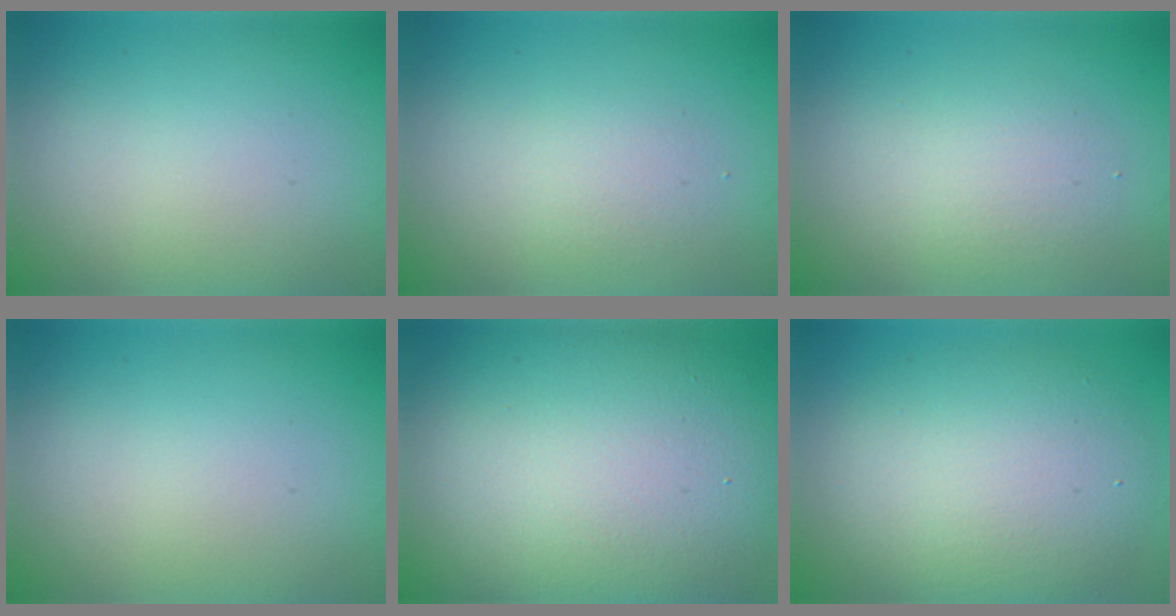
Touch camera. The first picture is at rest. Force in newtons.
{"total": 1.6, "press": 1.6, "slide": 0.1}
{"total": 2.6, "press": 2.6, "slide": 0.1}
{"total": 0.0}
{"total": 15.8, "press": 15.8, "slide": 1.1}
{"total": 7.2, "press": 7.2, "slide": 0.3}